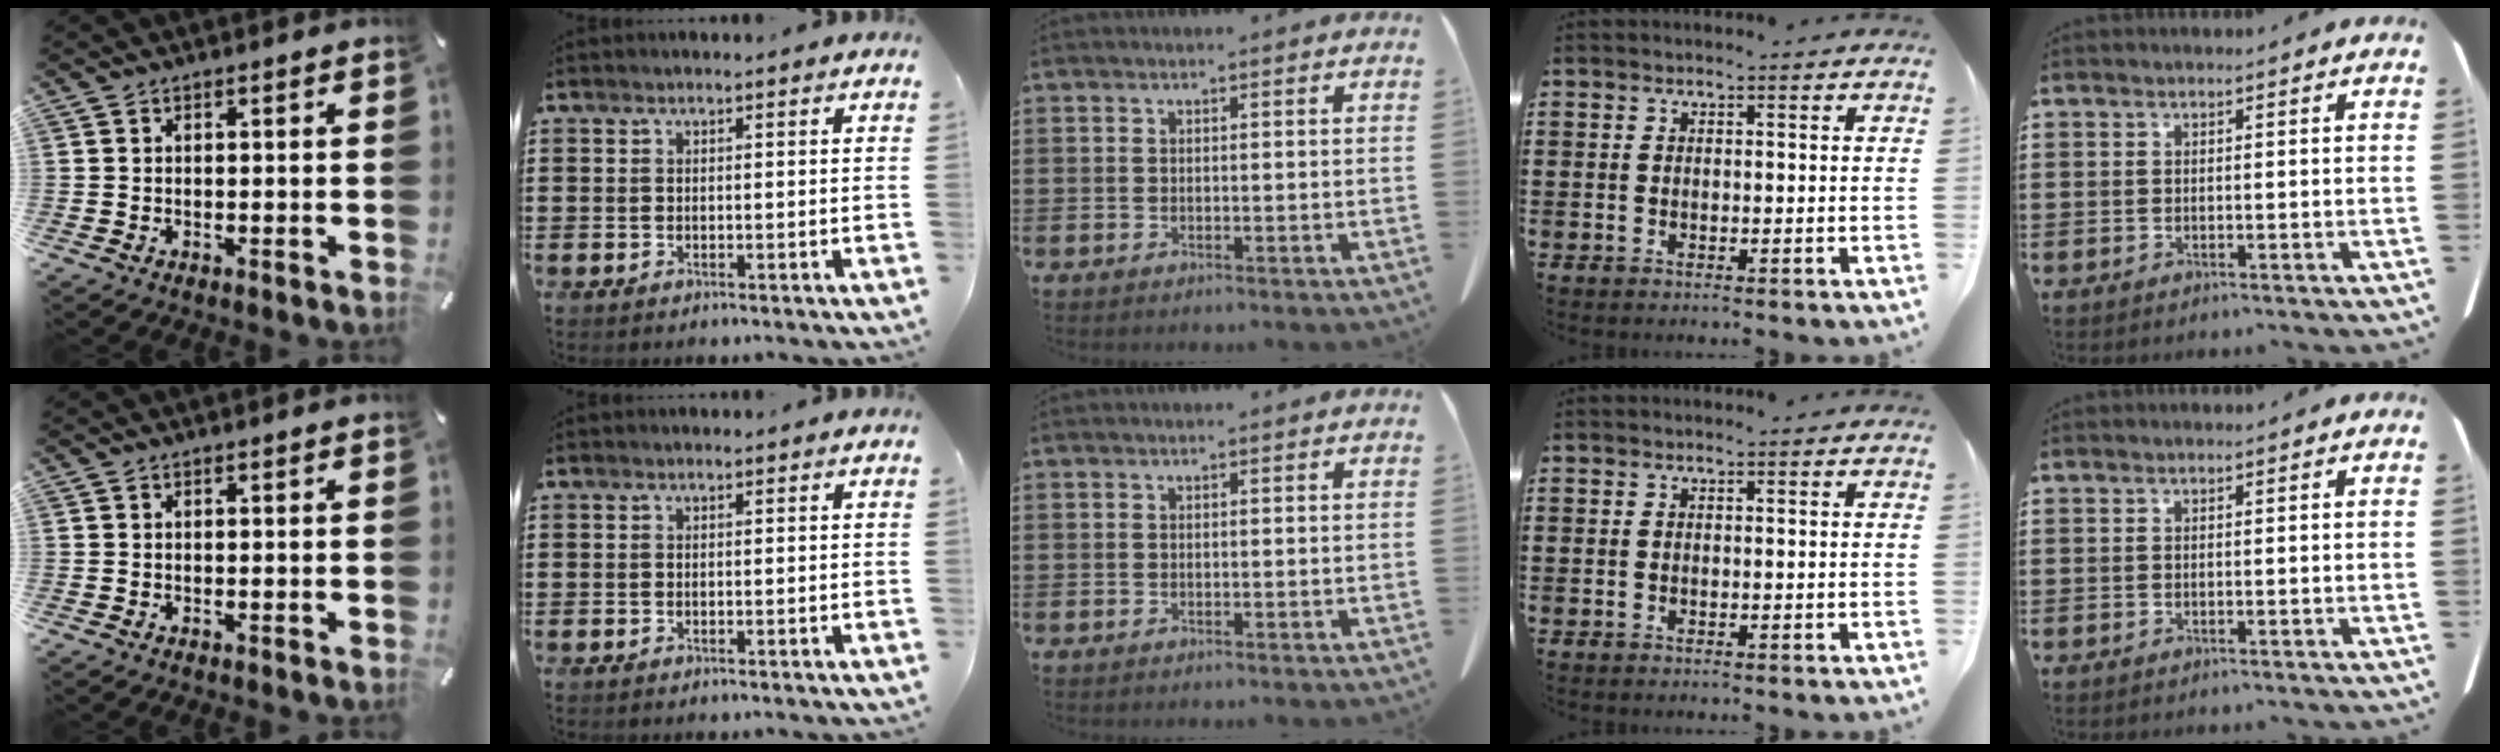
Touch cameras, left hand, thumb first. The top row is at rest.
{}